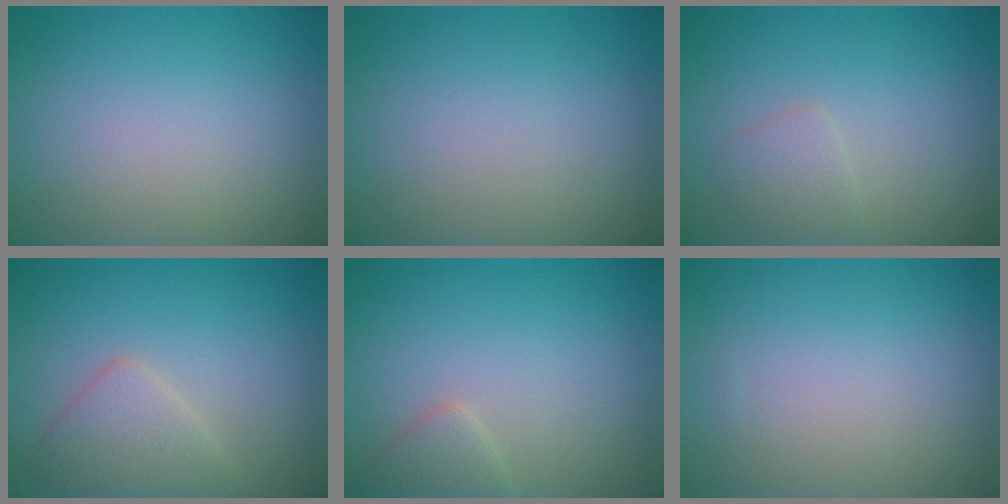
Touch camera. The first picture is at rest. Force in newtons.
{"total": 0.0}
{"total": 1.4, "press": 1.4, "slide": 0.1}
{"total": 2.8, "press": 2.8, "slide": 0.1}
{"total": 1.6, "press": 1.6, "slide": 0.1}
{"total": 0.0}